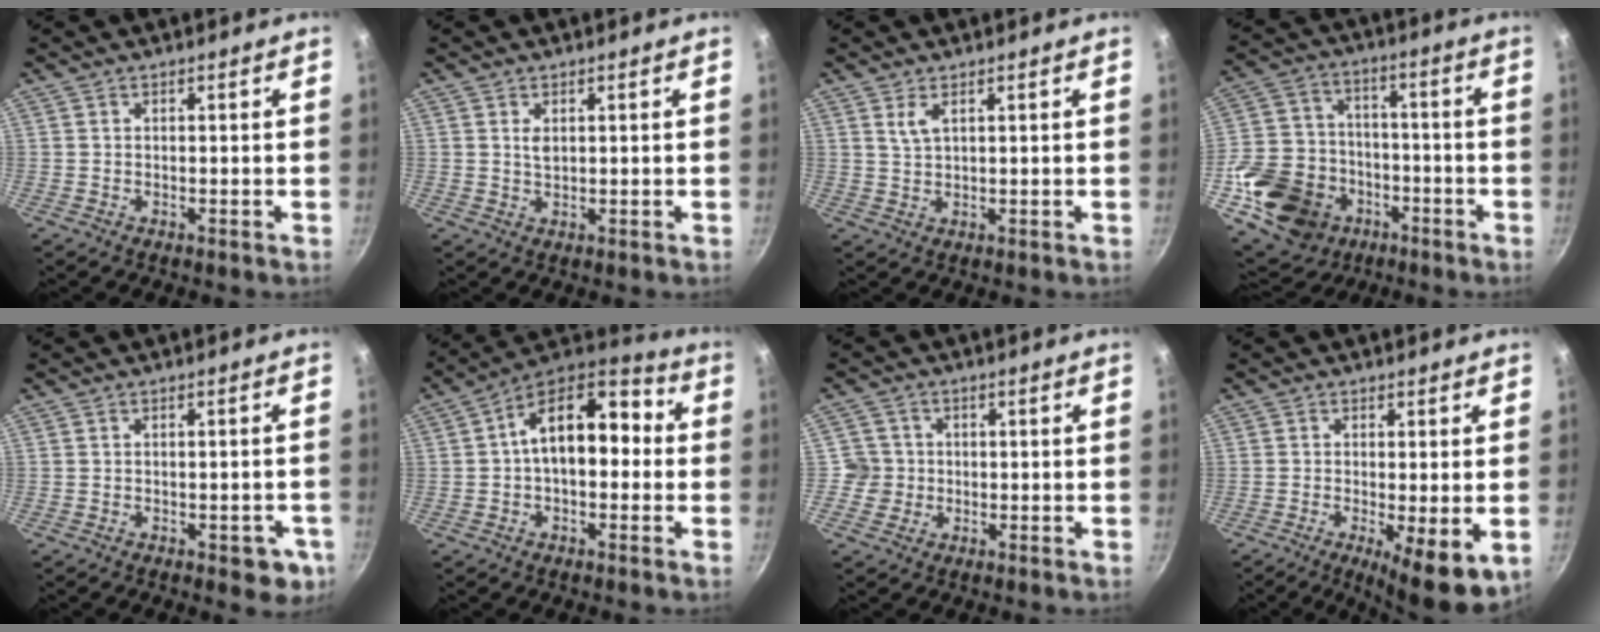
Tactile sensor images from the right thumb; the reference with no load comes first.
{"total": 1.8, "force": [0.6, 1.0, 1.4], "torque": [-0.021, -0.004, 0.016]}
{"total": 2.4, "force": [1.3, 0.9, 1.8], "torque": [-0.040, -0.004, 0.033]}
{"total": 20.7, "force": [-8.3, 16.1, 10.0], "torque": [-0.194, 0.049, -0.136]}
{"total": 4.6, "force": [-2.3, 2.2, 3.4], "torque": [-0.021, 0.011, -0.023]}
{"total": 15.8, "force": [1.0, 9.0, 12.9], "torque": [-0.170, 0.051, 0.002]}
{"total": 3.9, "force": [-0.4, 3.9, -0.2], "torque": [0.031, 0.012, -0.013]}
{"total": 10.4, "force": [-3.8, 2.9, 9.2], "torque": [-0.131, -0.018, -0.052]}